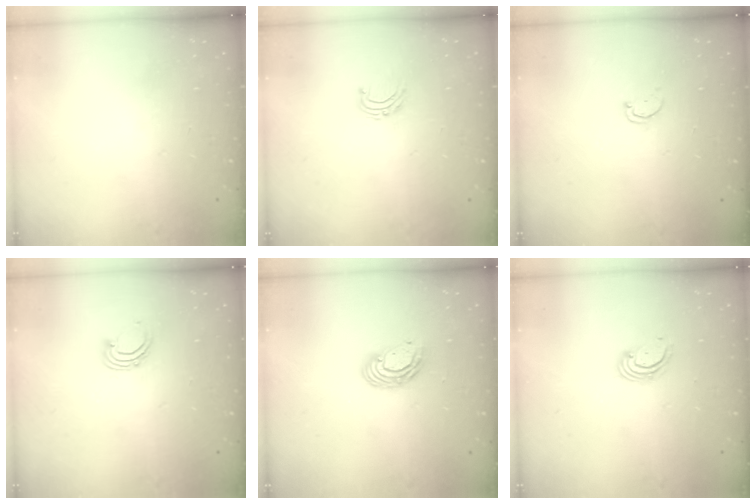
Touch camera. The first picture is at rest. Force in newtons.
{"total": 4.9, "press": 4.9, "slide": 0.5}
{"total": 1.7, "press": 1.7, "slide": 0.2}
{"total": 2.9, "press": 2.9, "slide": 0.2}
{"total": 7.8, "press": 7.7, "slide": 1.2}
{"total": 2.6, "press": 2.6, "slide": 0.3}